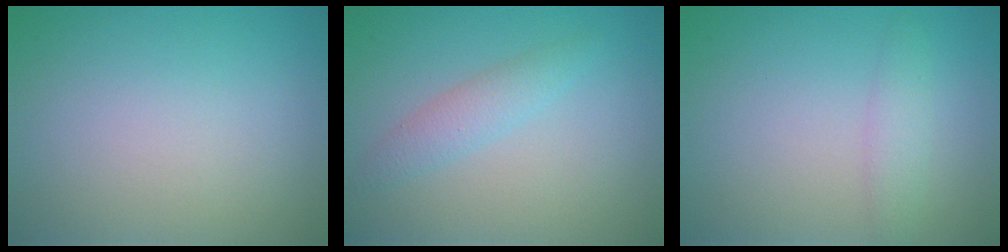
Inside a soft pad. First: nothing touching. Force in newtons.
{"total": 2.0, "press": 2.0, "slide": 0.0}
{"total": 1.8, "press": 1.8, "slide": 0.1}